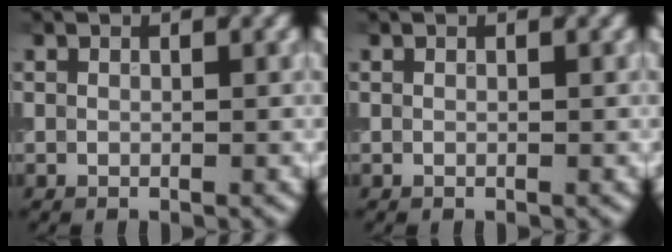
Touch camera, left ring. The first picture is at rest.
{"total": 0.0}